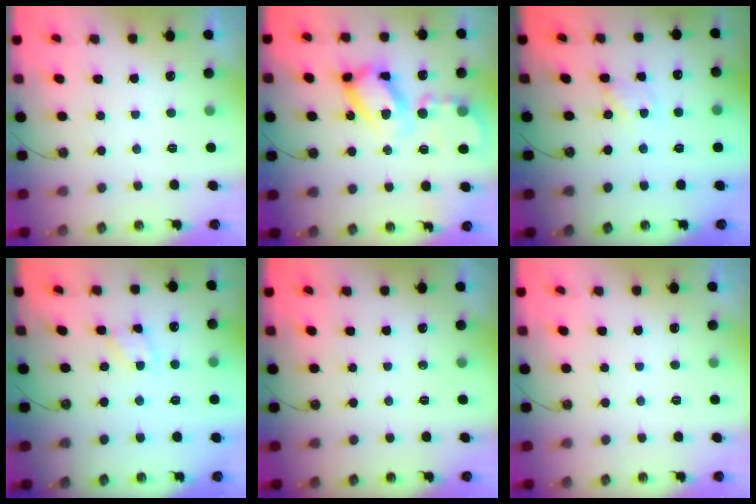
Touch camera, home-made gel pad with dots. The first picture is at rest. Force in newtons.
{"total": 16.4, "press": 16.3, "slide": 1.6}
{"total": 1.6, "press": 1.6, "slide": 0.2}
{"total": 1.8, "press": 1.8, "slide": 0.3}
{"total": 0.0}
{"total": 0.0}